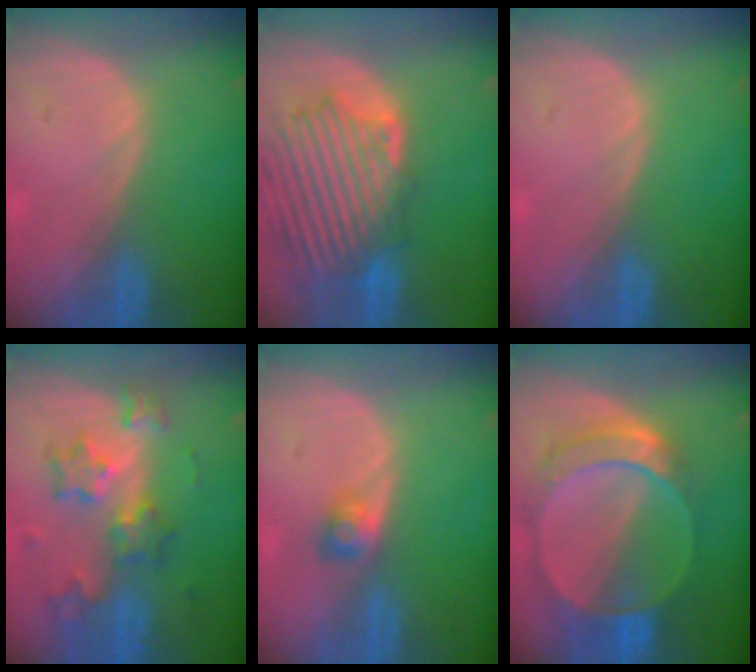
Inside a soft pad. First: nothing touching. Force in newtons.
{"total": 12.9, "press": 11.6, "slide": 5.7}
{"total": 0.0}
{"total": 8.4, "press": 7.4, "slide": 4.0}
{"total": 2.5, "press": 2.4, "slide": 0.7}
{"total": 9.5, "press": 8.2, "slide": 4.8}